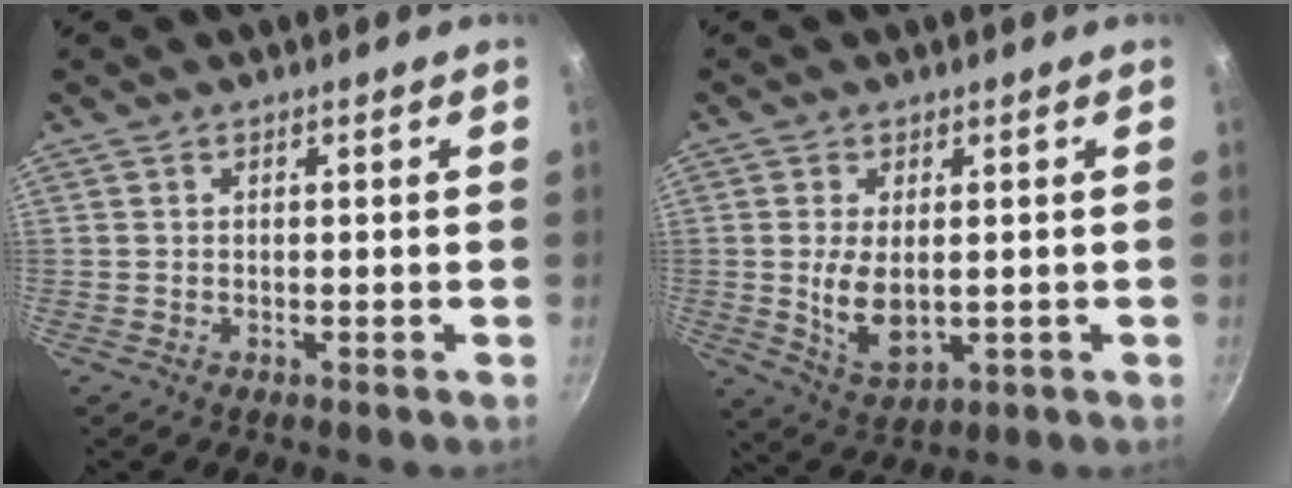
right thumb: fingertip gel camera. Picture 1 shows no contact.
{"total": 7.9, "force": [0.0, 4.3, 6.6], "torque": [-0.122, -0.014, 0.013]}